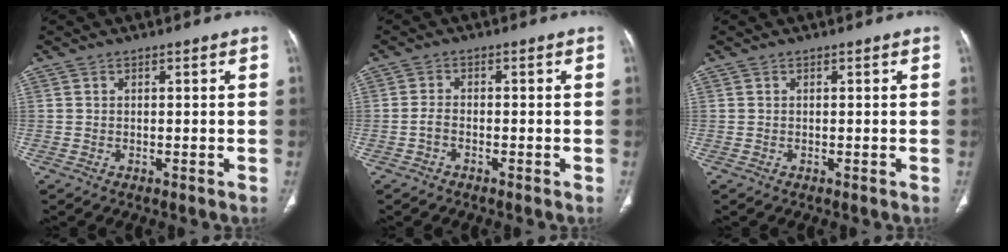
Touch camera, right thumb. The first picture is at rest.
{"total": 1.8, "force": [-0.9, 1.0, 1.2], "torque": [-0.022, 0.010, -0.022]}
{"total": 0.0}